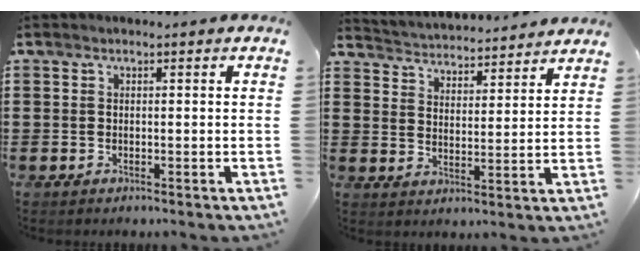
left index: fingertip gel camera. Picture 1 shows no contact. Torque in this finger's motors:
{"motor_torque": [1.10, -1.04, 0.22, 0.02]}